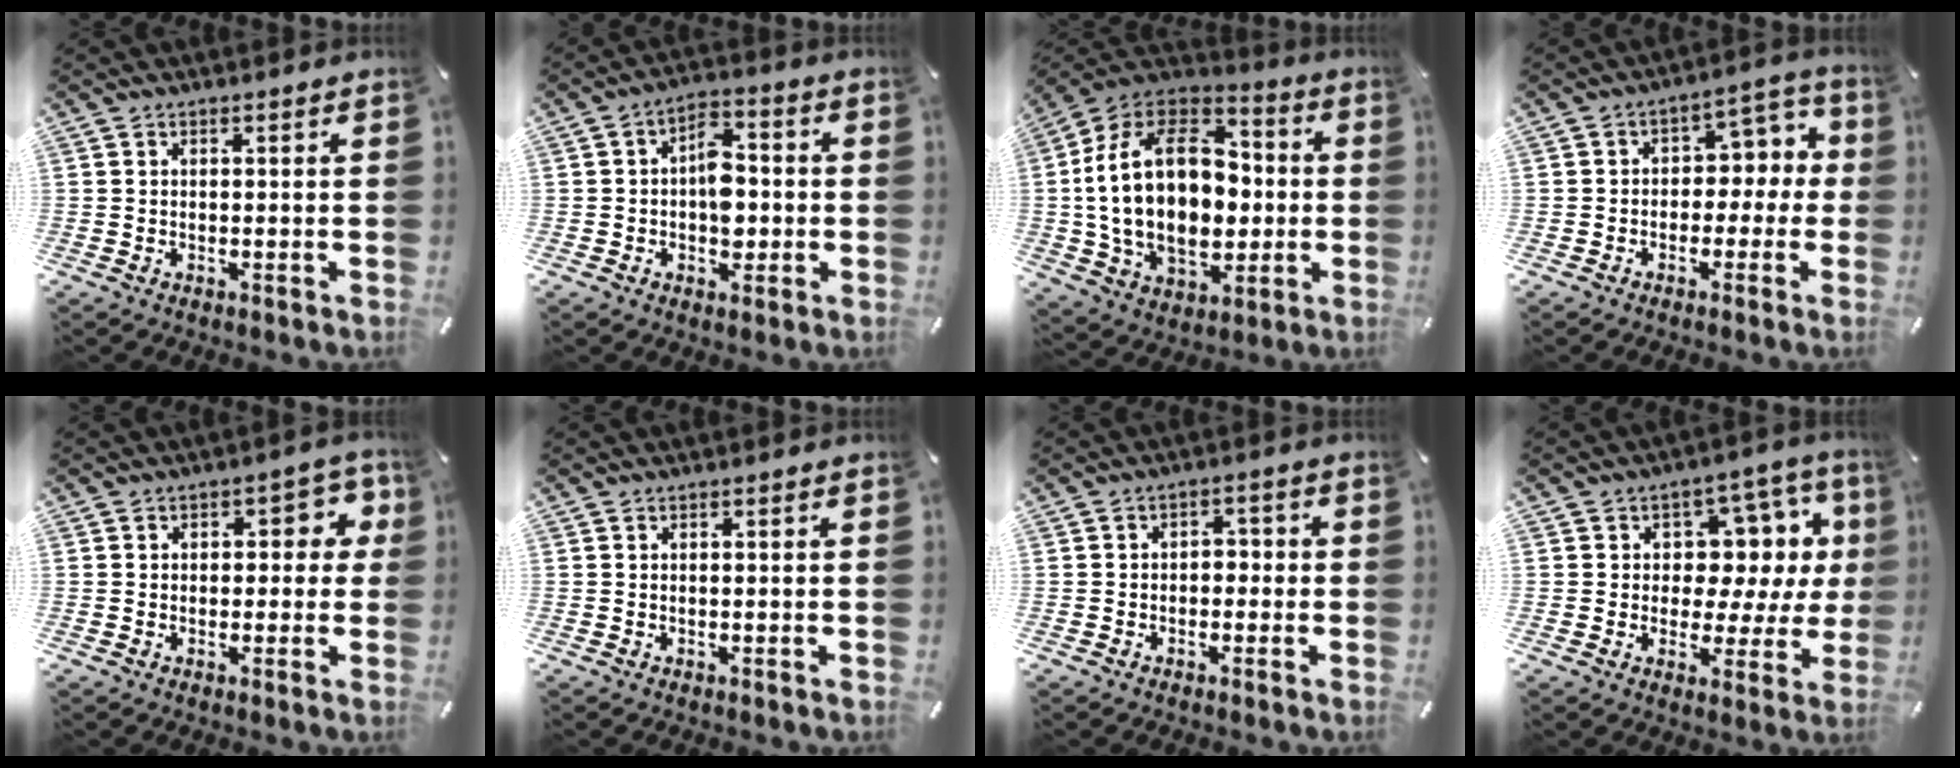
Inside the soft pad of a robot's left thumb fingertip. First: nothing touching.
{"total": 7.9, "force": [-1.0, 5.4, 5.7], "torque": [-0.068, 0.007, -0.020]}
{"total": 25.7, "force": [-0.2, 18.1, 18.3], "torque": [-0.365, 0.001, 0.003]}
{"total": 7.4, "force": [-0.4, 6.0, 4.2], "torque": [-0.041, 0.005, -0.015]}
{"total": 6.2, "force": [1.0, 4.2, 4.5], "torque": [-0.049, 0.003, 0.009]}
{"total": 0.0}
{"total": 2.8, "force": [-1.8, 1.8, 1.2], "torque": [-0.023, 0.015, -0.038]}
{"total": 10.2, "force": [2.6, 8.3, 5.2], "torque": [-0.056, -0.031, 0.050]}